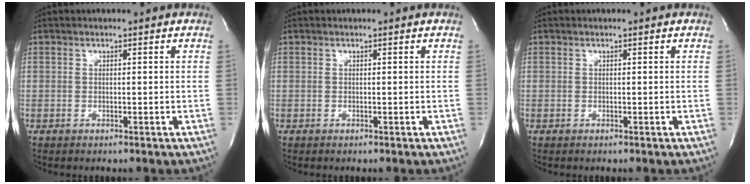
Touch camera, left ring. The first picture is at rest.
{"total": 0.0}
{"total": 0.0}